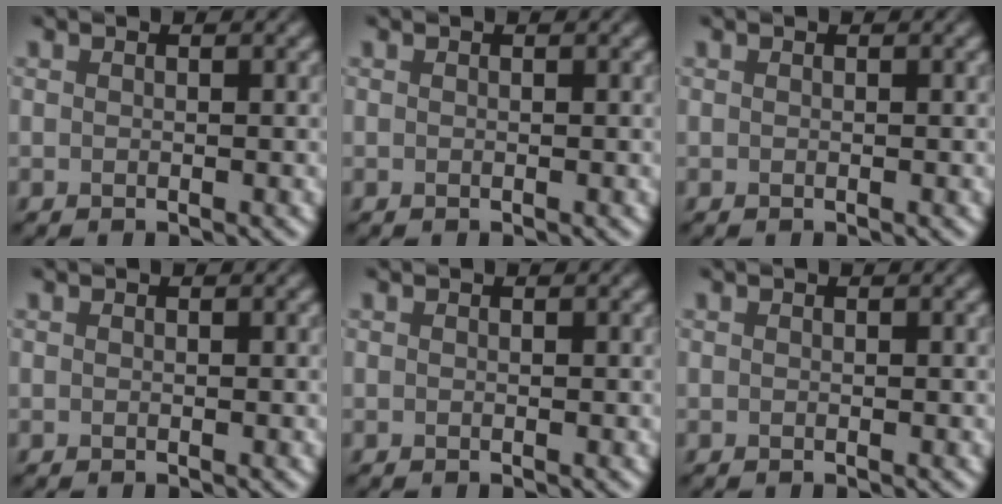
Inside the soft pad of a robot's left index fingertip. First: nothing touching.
{"total": 0.0}
{"total": 0.0}
{"total": 0.0}
{"total": 0.0}
{"total": 0.0}